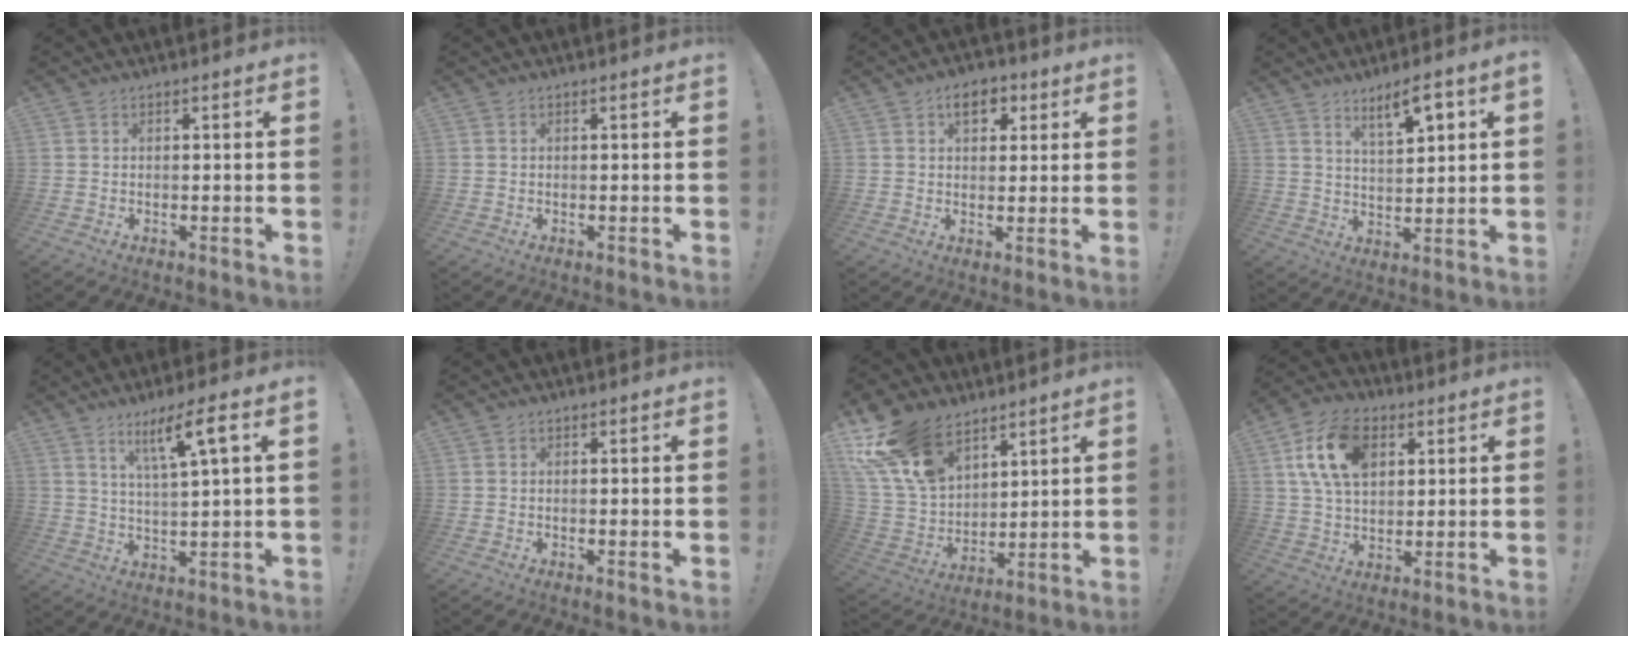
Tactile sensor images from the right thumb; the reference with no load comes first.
{"total": 0.0}
{"total": 6.5, "force": [2.7, 4.1, 4.2], "torque": [-0.046, 0.000, 0.044]}
{"total": 8.1, "force": [5.0, 1.8, 6.1], "torque": [-0.088, -0.030, 0.080]}
{"total": 9.9, "force": [4.7, 0.6, 8.6], "torque": [-0.140, -0.020, 0.070]}
{"total": 0.8, "force": [0.2, -0.1, 0.8], "torque": [-0.009, -0.003, 0.003]}
{"total": 19.3, "force": [12.3, 11.0, 10.0], "torque": [-0.213, -0.069, 0.237]}
{"total": 16.1, "force": [6.0, 10.4, 10.7], "torque": [-0.182, -0.008, 0.113]}